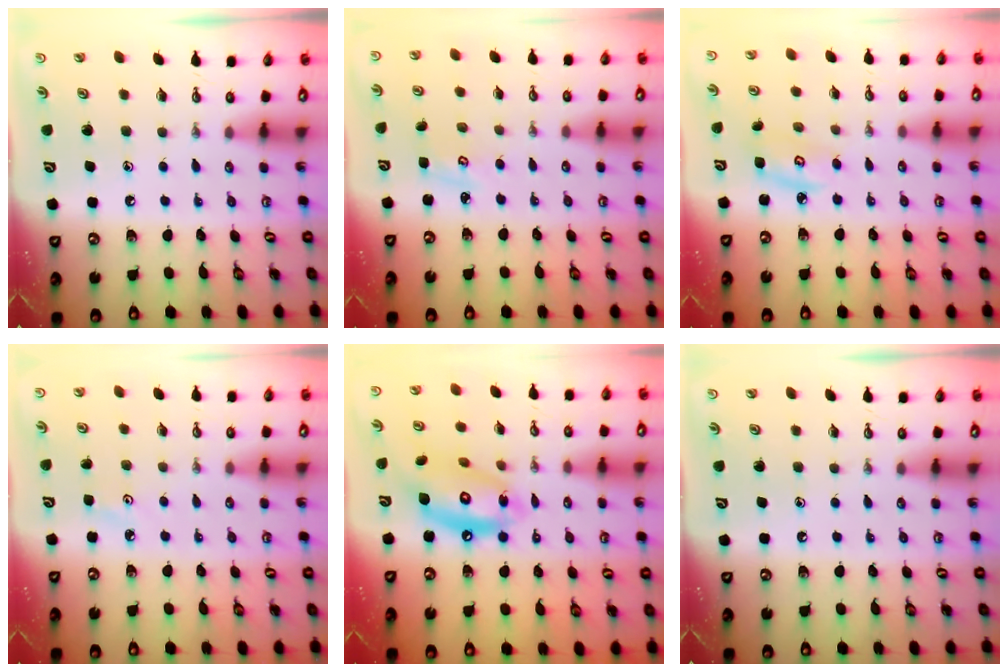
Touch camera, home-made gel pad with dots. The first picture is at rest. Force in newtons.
{"total": 3.0, "press": 3.0, "slide": 0.3}
{"total": 5.5, "press": 5.5, "slide": 0.5}
{"total": 2.8, "press": 2.8, "slide": 0.4}
{"total": 14.5, "press": 14.4, "slide": 1.3}
{"total": 0.0}